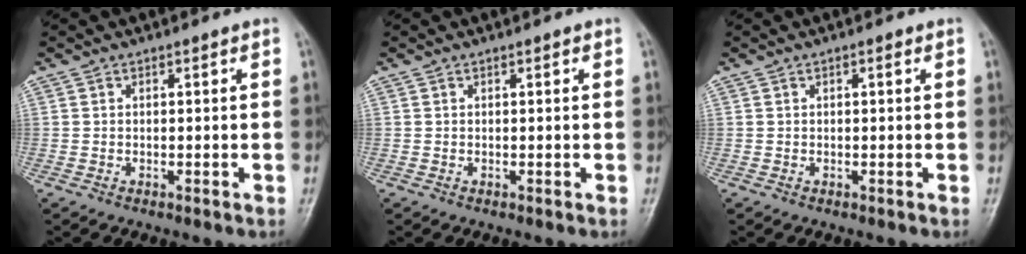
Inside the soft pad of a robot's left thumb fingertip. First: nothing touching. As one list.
[{"total": 0.0}, {"total": 0.7, "force": [0.3, 0.2, 0.6], "torque": [-0.009, 0.002, 0.001]}]